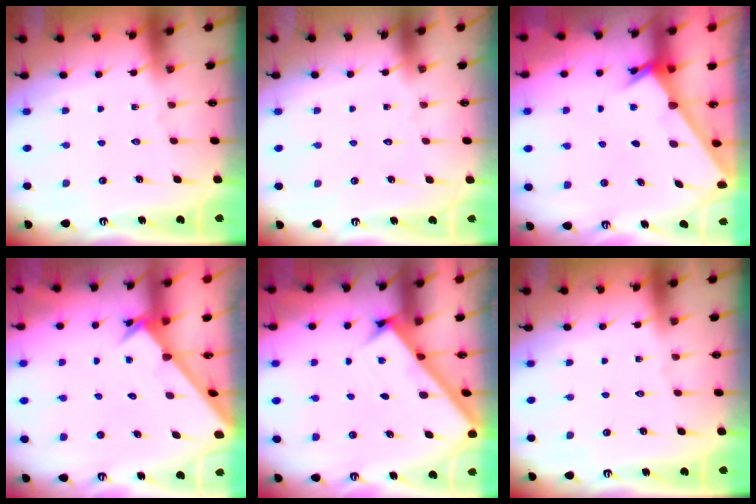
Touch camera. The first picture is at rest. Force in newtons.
{"total": 1.6, "press": 1.6, "slide": 0.0}
{"total": 2.2, "press": 2.2, "slide": 0.2}
{"total": 2.5, "press": 2.5, "slide": 0.2}
{"total": 2.5, "press": 2.5, "slide": 0.3}
{"total": 0.0}